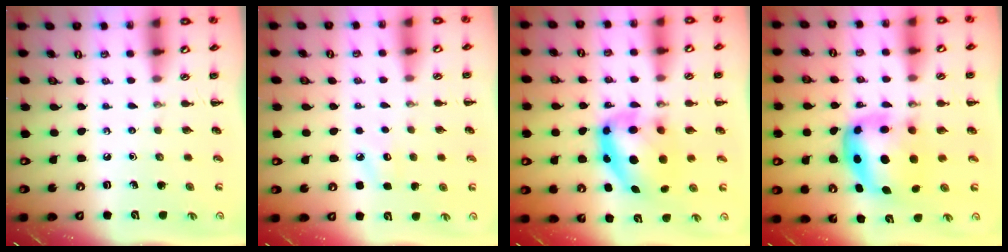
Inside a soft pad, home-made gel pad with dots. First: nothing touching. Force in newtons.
{"total": 6.4, "press": 6.1, "slide": 1.8}
{"total": 9.6, "press": 9.4, "slide": 2.1}
{"total": 7.0, "press": 6.8, "slide": 1.6}